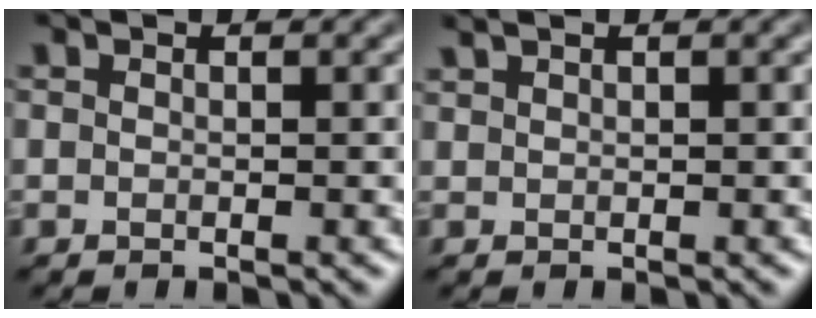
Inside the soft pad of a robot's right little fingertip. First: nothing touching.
{"total": 0.8, "force": [0.7, 0.2, 0.3], "torque": [-0.003, 0.004, 0.017]}